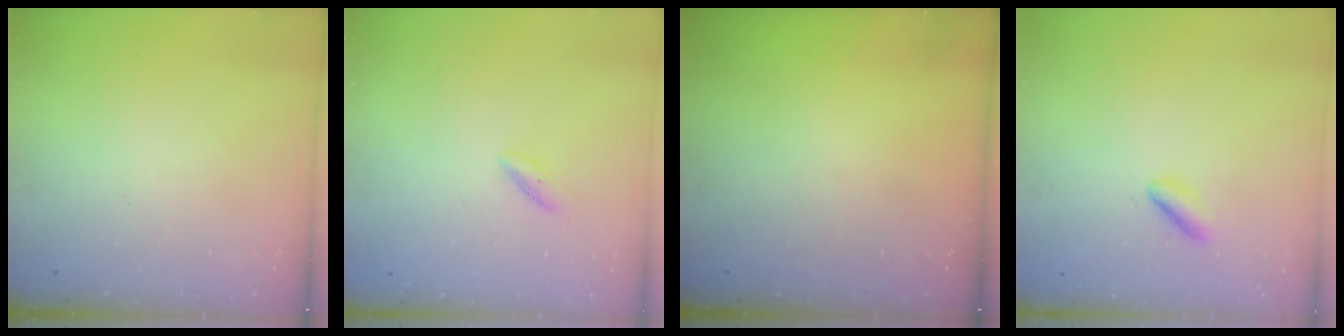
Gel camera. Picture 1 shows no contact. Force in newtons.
{"total": 1.8, "press": 1.6, "slide": 0.9}
{"total": 0.0}
{"total": 2.2, "press": 1.8, "slide": 1.2}